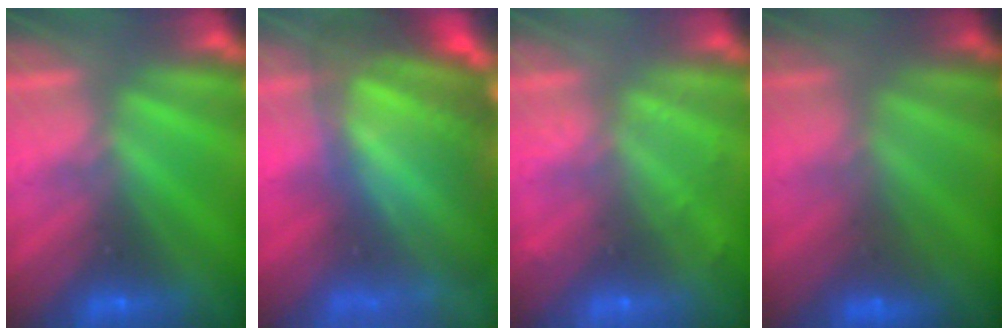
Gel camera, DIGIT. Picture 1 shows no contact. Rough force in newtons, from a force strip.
{"total": 9.0}
{"total": 2.1}
{"total": 2.4}